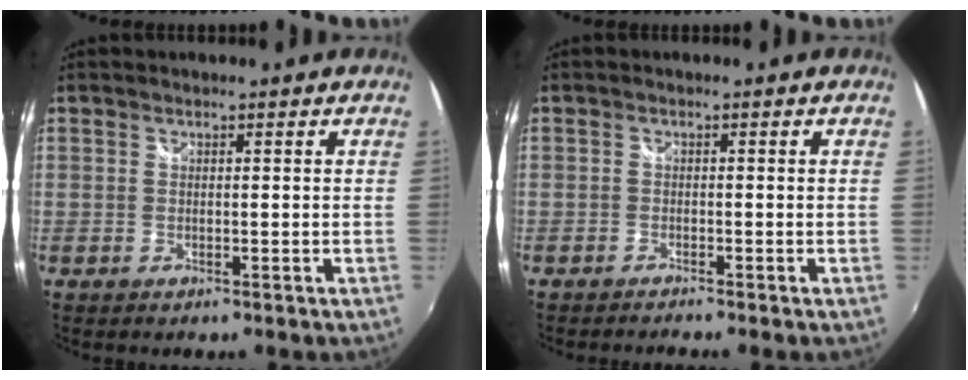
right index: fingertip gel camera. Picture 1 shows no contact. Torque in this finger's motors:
{"motor_torque": [0.50, -0.56, 0.12, 0.00]}